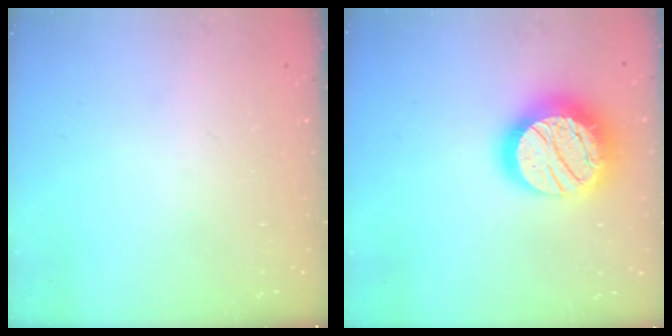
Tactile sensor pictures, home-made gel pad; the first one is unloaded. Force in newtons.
{"total": 22.5, "press": 22.4, "slide": 1.5}